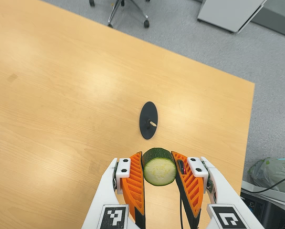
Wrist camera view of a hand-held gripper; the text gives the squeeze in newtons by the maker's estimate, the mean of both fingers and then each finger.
{"total": 13.2, "left": 14.2, "right": 12.2}